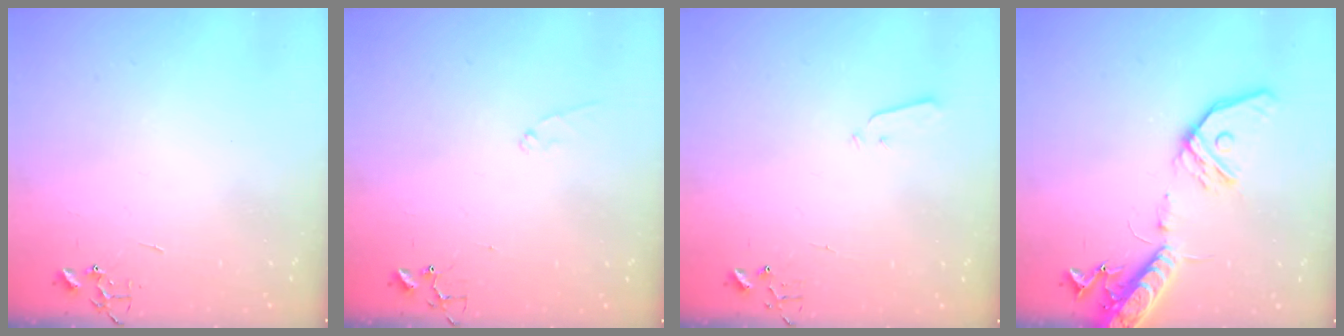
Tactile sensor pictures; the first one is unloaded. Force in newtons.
{"total": 6.8, "press": 6.8, "slide": 0.7}
{"total": 3.4, "press": 3.3, "slide": 0.7}
{"total": 17.0, "press": 16.7, "slide": 3.3}